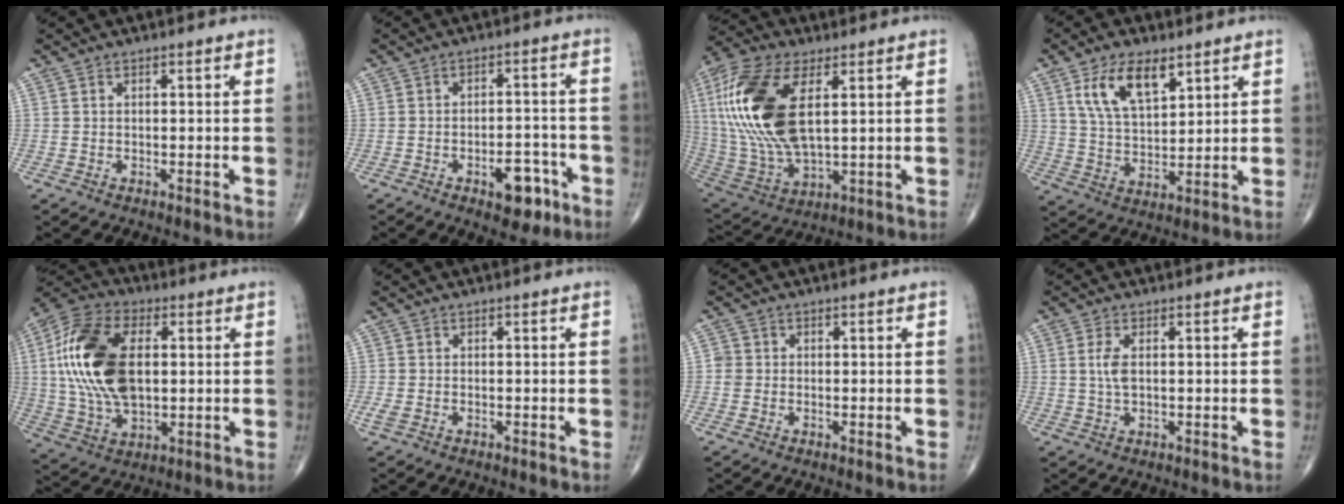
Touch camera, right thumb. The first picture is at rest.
{"total": 7.4, "force": [-3.7, 3.8, 5.1], "torque": [-0.047, 0.029, -0.047]}
{"total": 22.7, "force": [5.1, 10.8, 19.3], "torque": [-0.428, -0.017, 0.096]}
{"total": 10.7, "force": [5.6, 5.0, 7.6], "torque": [-0.128, -0.024, 0.113]}
{"total": 20.7, "force": [2.6, 11.8, 16.9], "torque": [-0.342, 0.000, 0.045]}
{"total": 1.3, "force": [-0.5, 0.7, 0.9], "torque": [-0.034, -0.001, -0.010]}
{"total": 1.7, "force": [-0.1, 1.7, 0.3], "torque": [0.004, 0.006, -0.004]}
{"total": 3.1, "force": [0.5, 1.4, 2.7], "torque": [-0.065, -0.002, 0.011]}